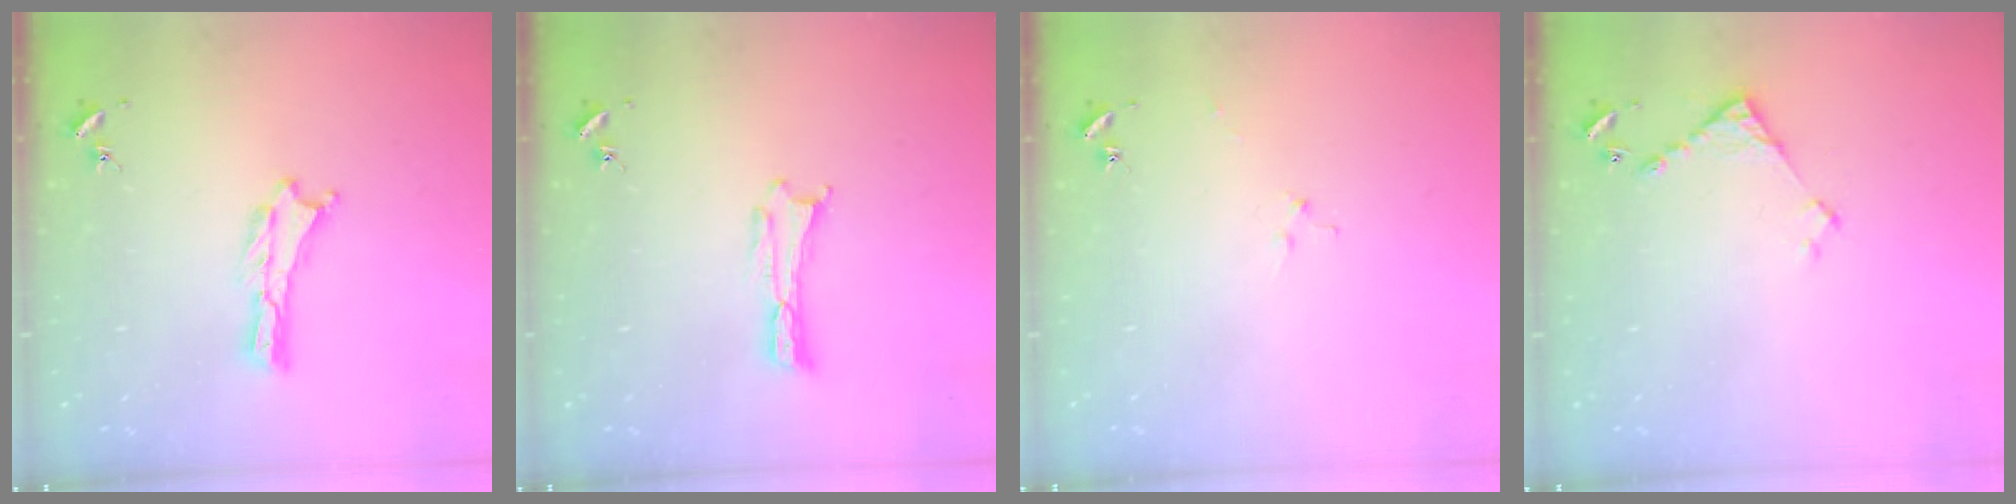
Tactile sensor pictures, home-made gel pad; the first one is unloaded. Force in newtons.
{"total": 0.0}
{"total": 2.5, "press": 2.5, "slide": 0.3}
{"total": 3.7, "press": 3.7, "slide": 0.3}